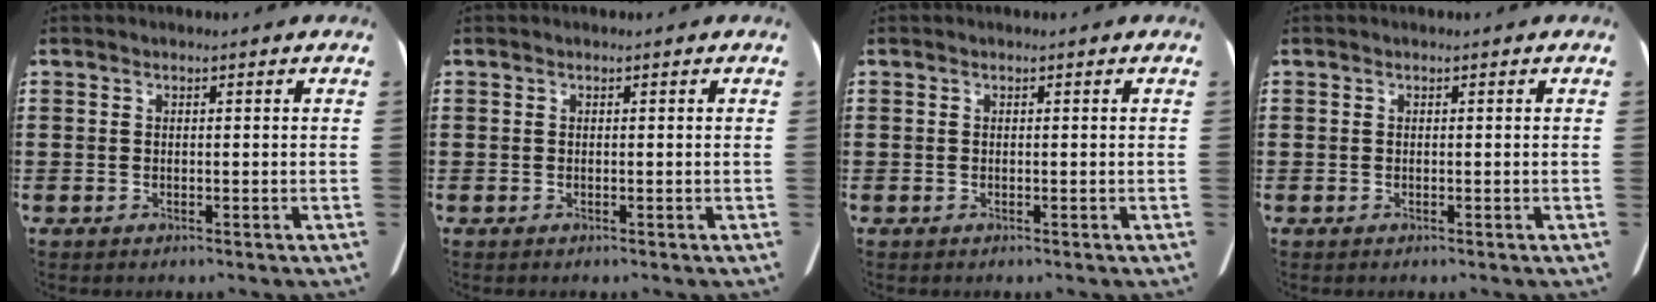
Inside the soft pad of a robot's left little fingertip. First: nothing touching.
{"total": 0.0}
{"total": 0.0}
{"total": 0.0}